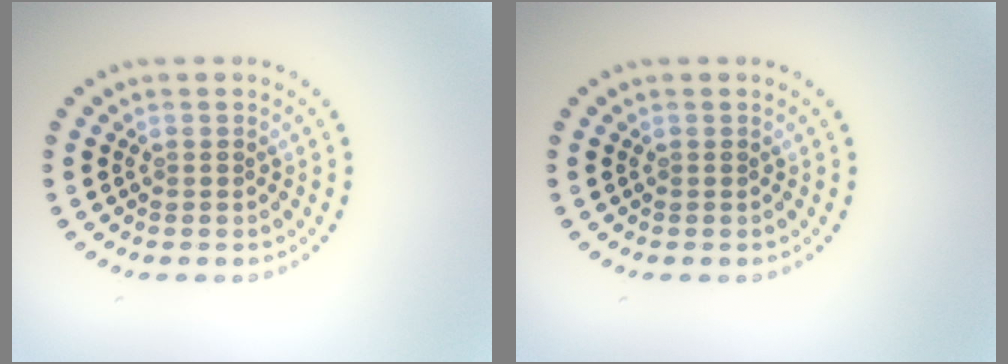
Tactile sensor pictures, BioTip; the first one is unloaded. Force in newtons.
{"total": 0.0}